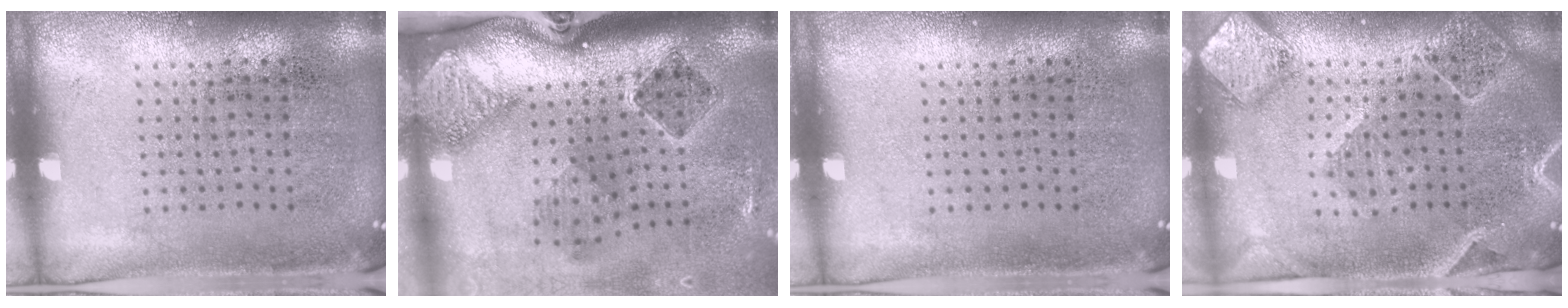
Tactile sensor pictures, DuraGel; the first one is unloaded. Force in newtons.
{"total": 2.8, "press": 1.9, "slide": 2.1}
{"total": 0.0}
{"total": 2.4, "press": 2.1, "slide": 1.0}